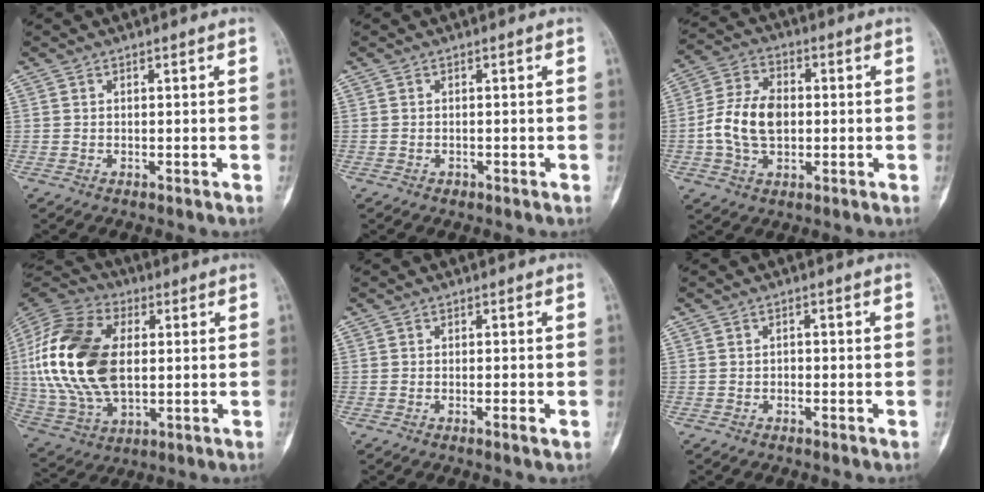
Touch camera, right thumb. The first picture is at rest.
{"total": 0.6, "force": [-0.4, 0.5, 0.2], "torque": [-0.002, 0.003, -0.006]}
{"total": 11.2, "force": [-0.7, 7.3, 8.4], "torque": [-0.153, 0.020, -0.019]}
{"total": 24.0, "force": [2.0, 14.3, 19.1], "torque": [-0.400, -0.004, 0.037]}
{"total": 1.3, "force": [-0.6, 0.2, 1.2], "torque": [-0.022, -0.001, -0.012]}
{"total": 0.9, "force": [-0.6, 0.6, 0.4], "torque": [0.002, 0.005, -0.014]}